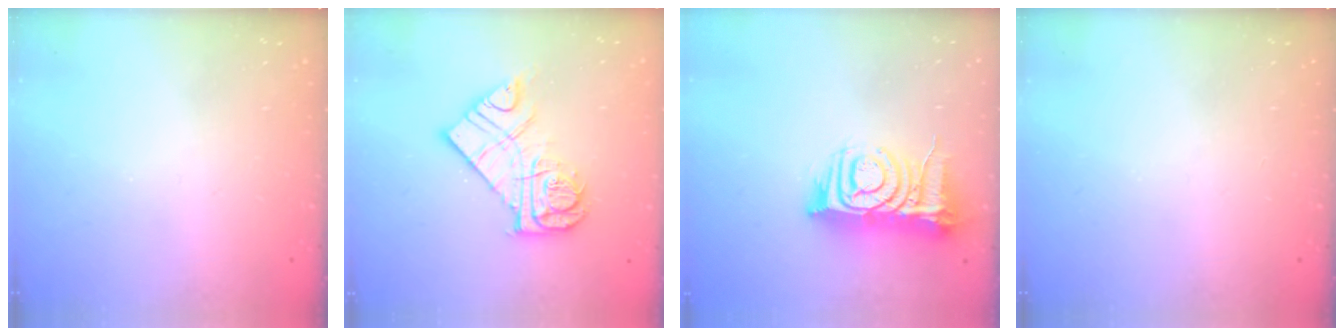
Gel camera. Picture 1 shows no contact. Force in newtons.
{"total": 13.9, "press": 13.8, "slide": 1.5}
{"total": 12.8, "press": 12.7, "slide": 1.6}
{"total": 0.0}